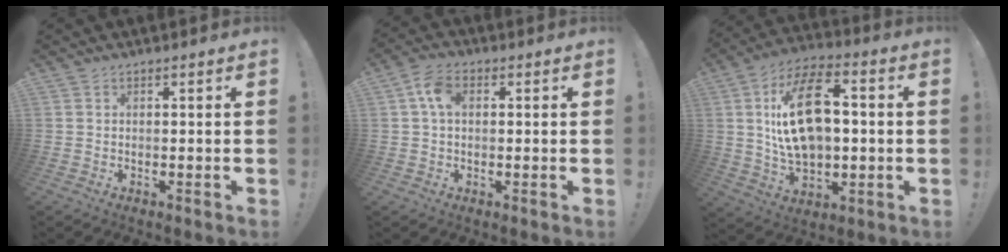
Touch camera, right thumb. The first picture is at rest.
{"total": 6.8, "force": [1.3, 4.3, 5.0], "torque": [-0.096, 0.010, 0.024]}
{"total": 19.9, "force": [2.3, 12.1, 15.6], "torque": [-0.271, 0.004, 0.033]}